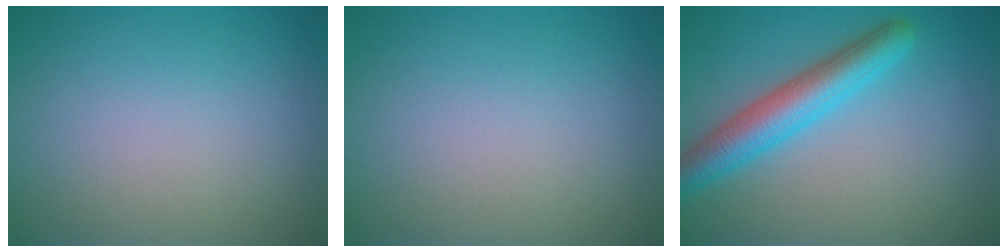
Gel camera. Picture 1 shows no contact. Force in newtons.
{"total": 0.0}
{"total": 5.0, "press": 5.0, "slide": 0.2}